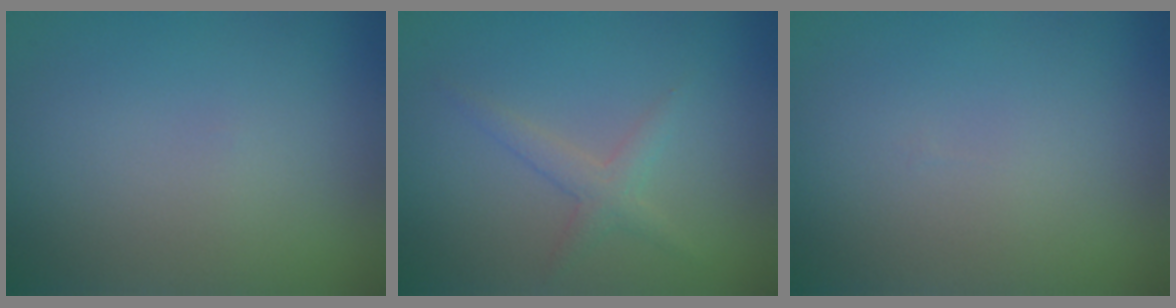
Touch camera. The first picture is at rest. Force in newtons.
{"total": 1.8, "press": 1.8, "slide": 0.1}
{"total": 0.0}